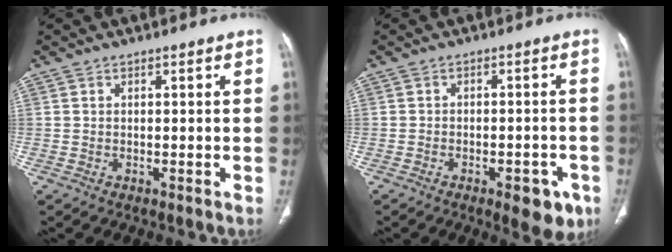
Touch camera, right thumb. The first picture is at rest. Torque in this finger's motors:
{"motor_torque": [1.05, 1.18, -0.12, 0.08, 0.18]}